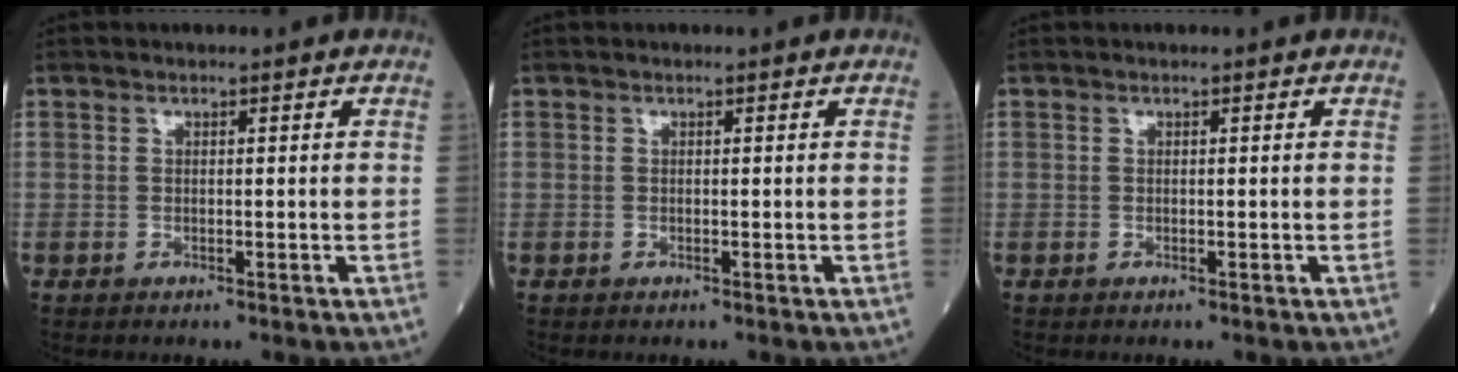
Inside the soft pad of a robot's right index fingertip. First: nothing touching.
{"total": 0.0}
{"total": 0.0}